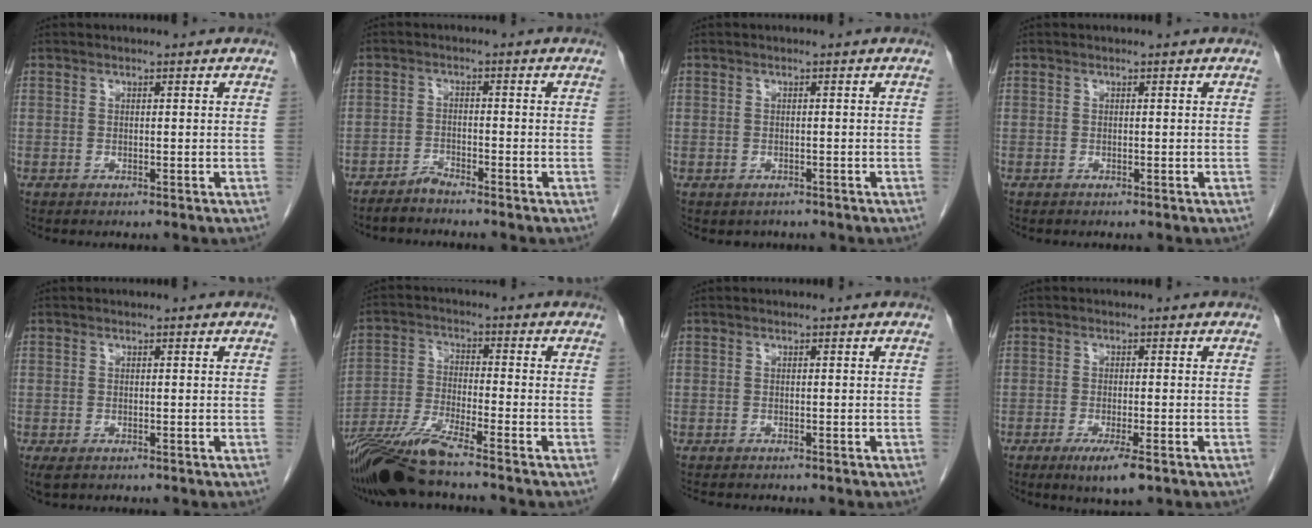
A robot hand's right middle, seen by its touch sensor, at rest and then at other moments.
{"total": 2.3, "force": [-2.2, -0.1, 0.3], "torque": [-0.007, -0.008, -0.045]}
{"total": 1.4, "force": [-1.0, 0.9, 0.2], "torque": [-0.007, 0.000, -0.011]}
{"total": 0.0}
{"total": 2.1, "force": [-1.3, 1.0, 1.4], "torque": [-0.030, -0.006, -0.016]}
{"total": 9.5, "force": [-8.1, -0.7, 5.0], "torque": [-0.102, -0.024, -0.156]}
{"total": 2.6, "force": [-2.3, 0.6, 1.1], "torque": [-0.018, -0.006, -0.031]}
{"total": 5.3, "force": [-3.0, 0.7, 4.2], "torque": [-0.073, -0.014, -0.047]}